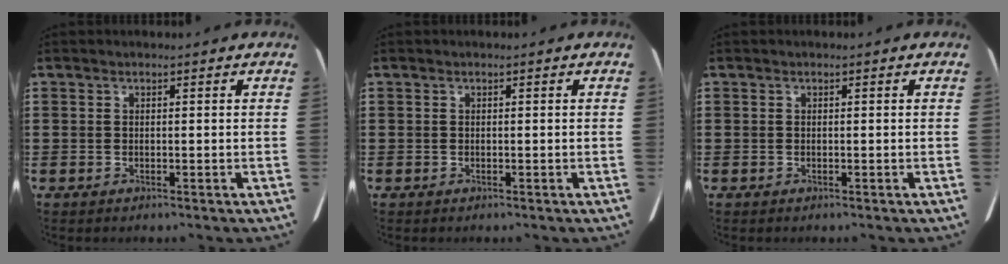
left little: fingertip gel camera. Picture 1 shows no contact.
{"total": 0.0}
{"total": 0.0}